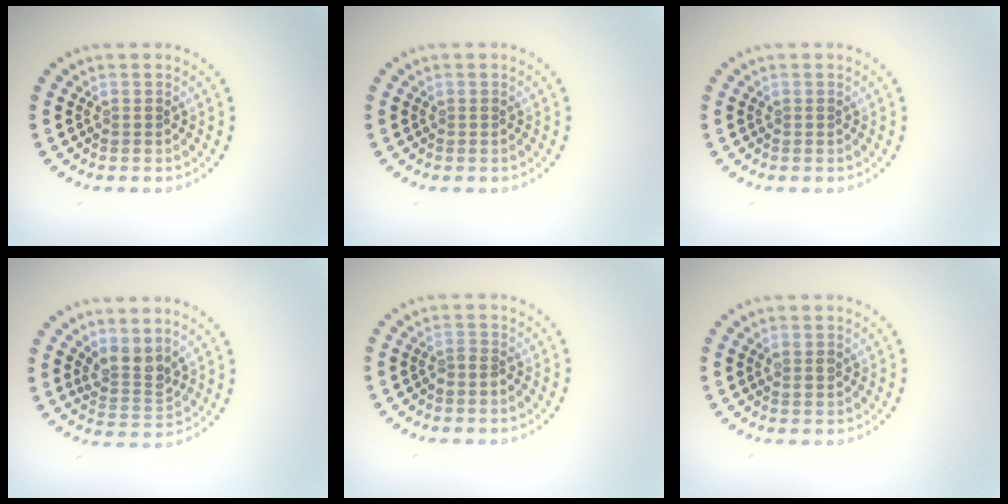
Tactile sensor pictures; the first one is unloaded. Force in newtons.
{"total": 0.0}
{"total": 0.0}
{"total": 2.6, "press": 2.0, "slide": 1.7}
{"total": 0.8, "press": 0.5, "slide": 0.6}
{"total": 0.9, "press": 0.8, "slide": 0.3}